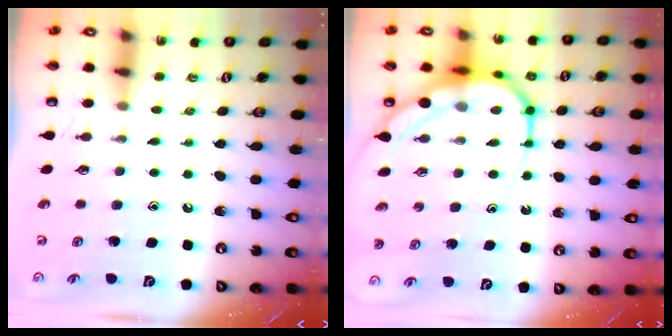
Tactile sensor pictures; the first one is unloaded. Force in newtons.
{"total": 10.7, "press": 10.7, "slide": 1.1}